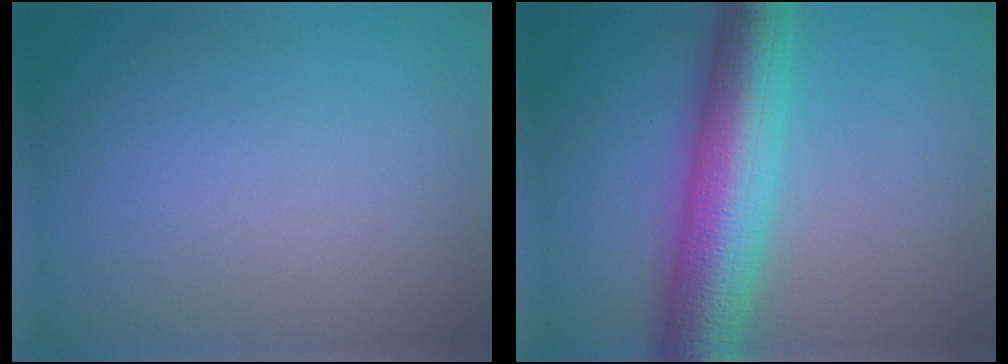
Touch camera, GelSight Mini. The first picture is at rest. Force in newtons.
{"total": 9.5, "press": 9.5, "slide": 0.1}